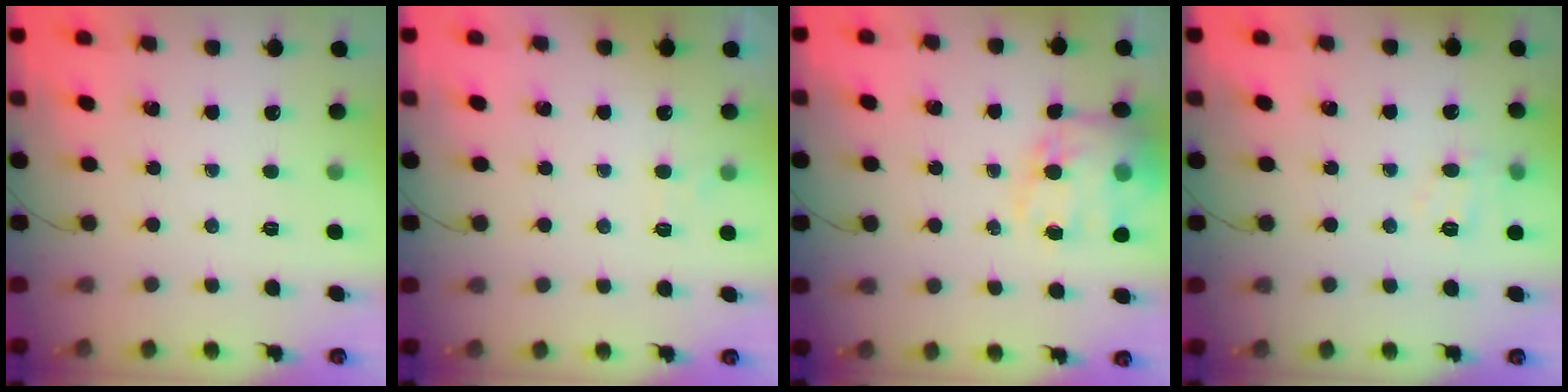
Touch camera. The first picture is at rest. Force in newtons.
{"total": 4.2, "press": 4.1, "slide": 1.1}
{"total": 15.8, "press": 15.4, "slide": 3.6}
{"total": 7.7, "press": 7.5, "slide": 1.5}